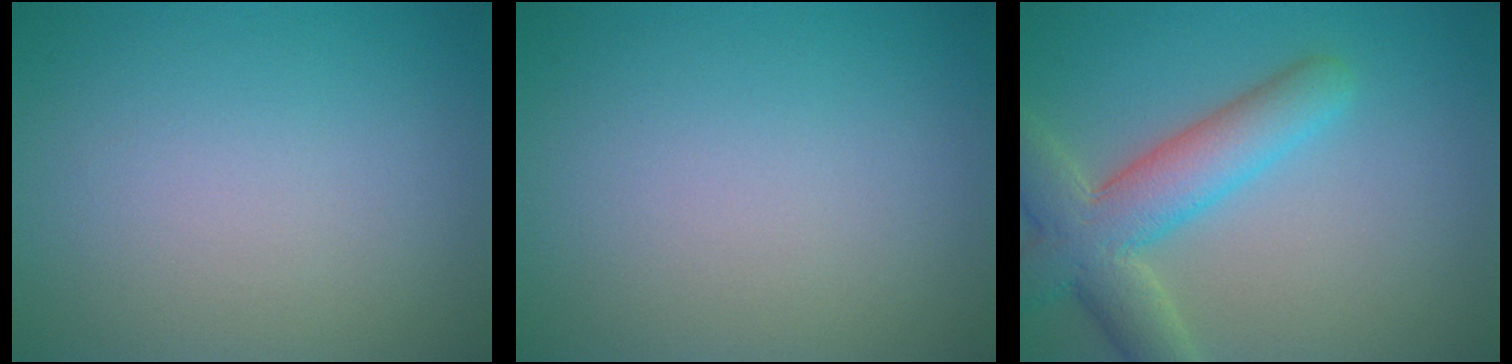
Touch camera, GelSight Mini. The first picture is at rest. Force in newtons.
{"total": 0.0}
{"total": 6.3, "press": 6.3, "slide": 0.3}